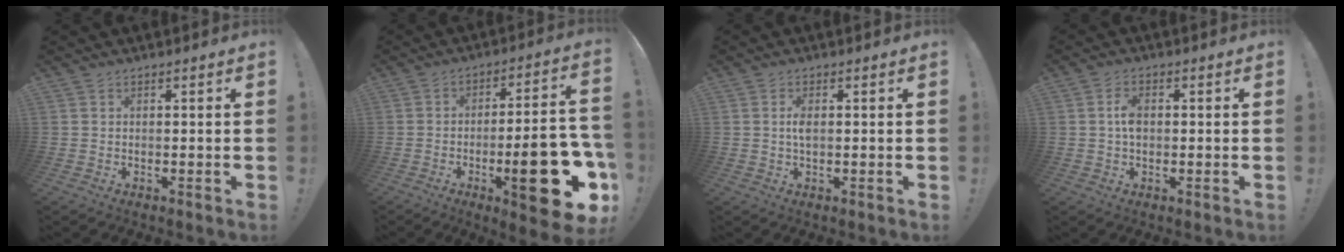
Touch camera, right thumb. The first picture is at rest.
{"total": 23.0, "force": [-8.0, 6.7, 20.5], "torque": [-0.272, 0.034, -0.111]}
{"total": 2.4, "force": [0.1, 0.9, 2.2], "torque": [-0.046, -0.001, -0.005]}
{"total": 2.9, "force": [0.0, 1.4, 2.5], "torque": [-0.042, 0.004, -0.004]}